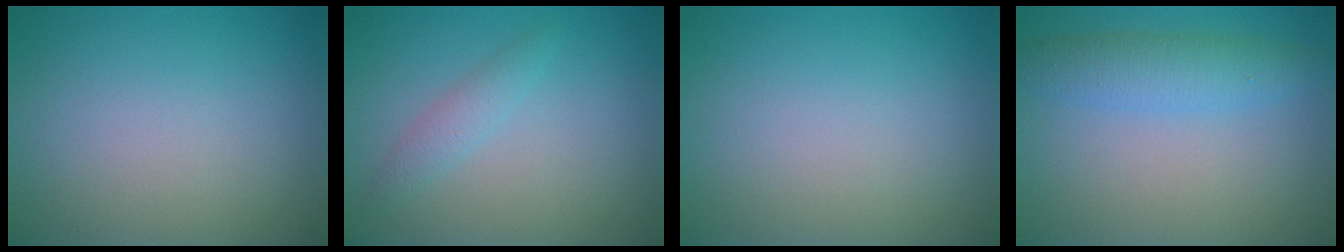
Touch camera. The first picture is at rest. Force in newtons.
{"total": 1.5, "press": 1.5, "slide": 0.0}
{"total": 0.0}
{"total": 3.6, "press": 3.6, "slide": 0.1}